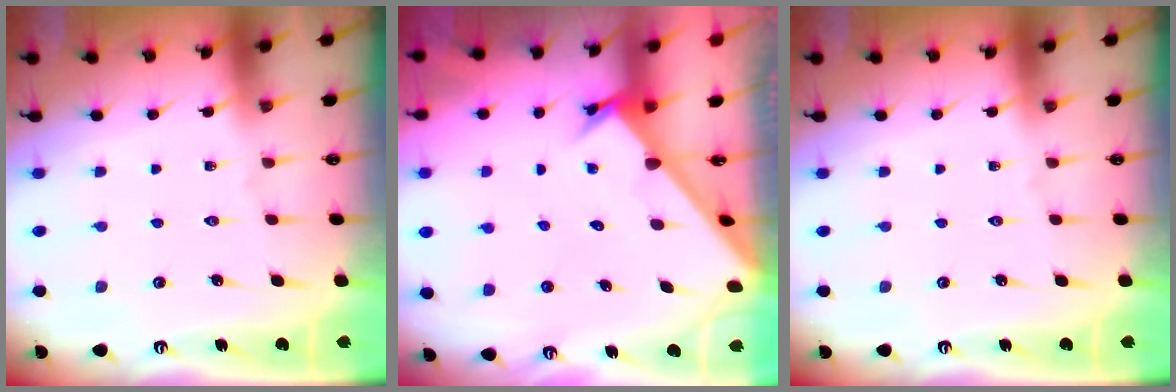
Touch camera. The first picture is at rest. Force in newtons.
{"total": 2.8, "press": 2.8, "slide": 0.3}
{"total": 0.0}